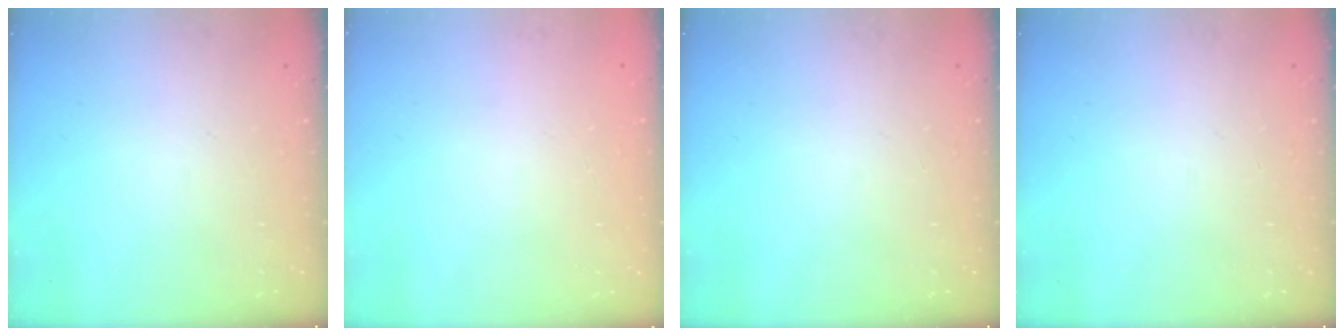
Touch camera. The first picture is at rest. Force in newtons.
{"total": 0.0}
{"total": 0.0}
{"total": 0.0}